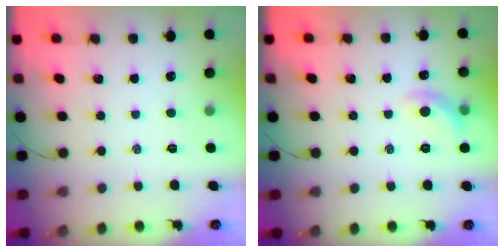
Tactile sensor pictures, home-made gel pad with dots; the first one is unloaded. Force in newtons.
{"total": 7.0, "press": 6.9, "slide": 0.7}